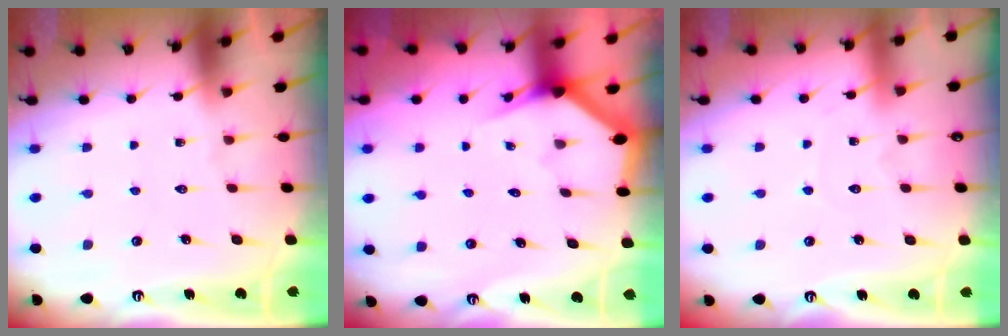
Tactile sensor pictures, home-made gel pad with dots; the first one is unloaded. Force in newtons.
{"total": 3.0, "press": 3.0, "slide": 0.1}
{"total": 2.7, "press": 2.7, "slide": 0.4}